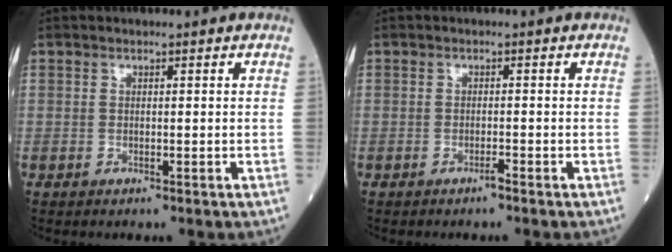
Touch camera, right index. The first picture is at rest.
{"total": 1.0, "force": [-0.8, -0.1, 0.7], "torque": [-0.013, -0.001, -0.014]}